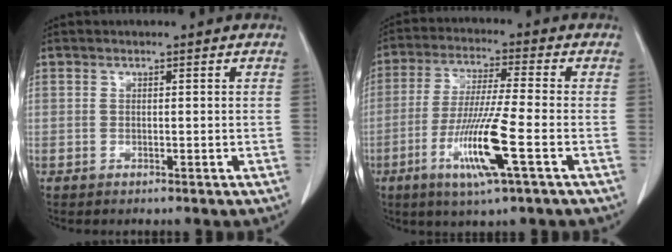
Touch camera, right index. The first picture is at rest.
{"total": 11.5, "force": [-4.1, -0.3, 10.7], "torque": [-0.212, -0.020, -0.080]}